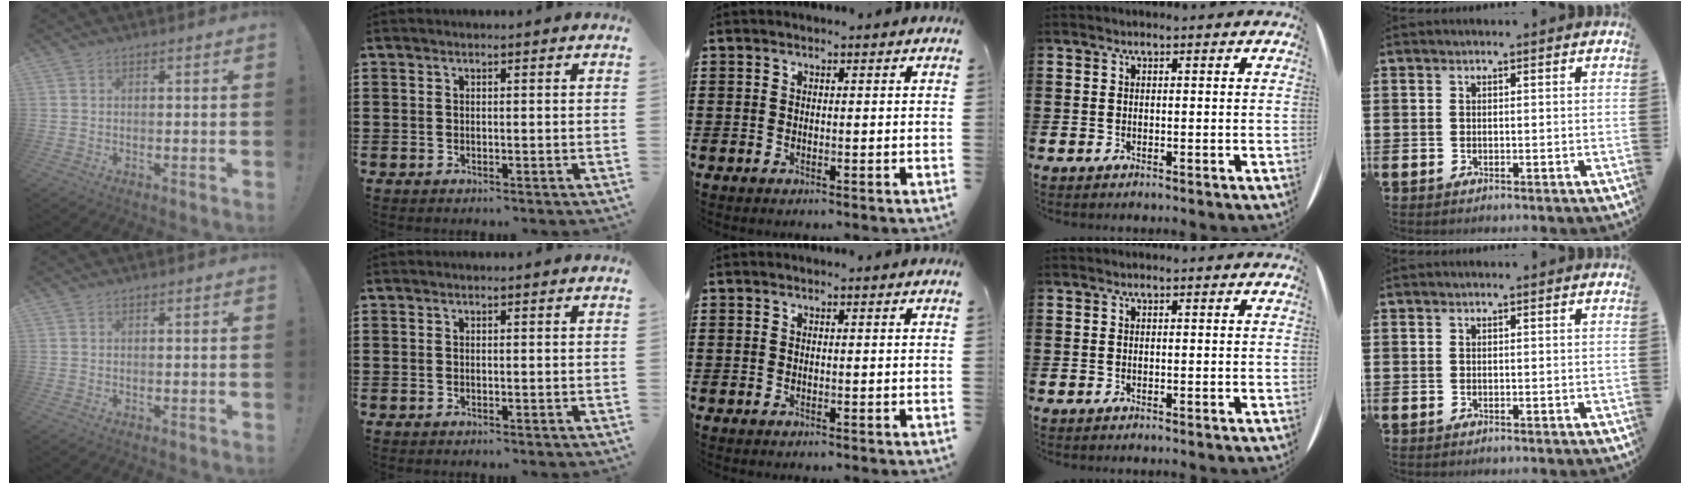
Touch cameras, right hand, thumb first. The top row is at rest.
{}